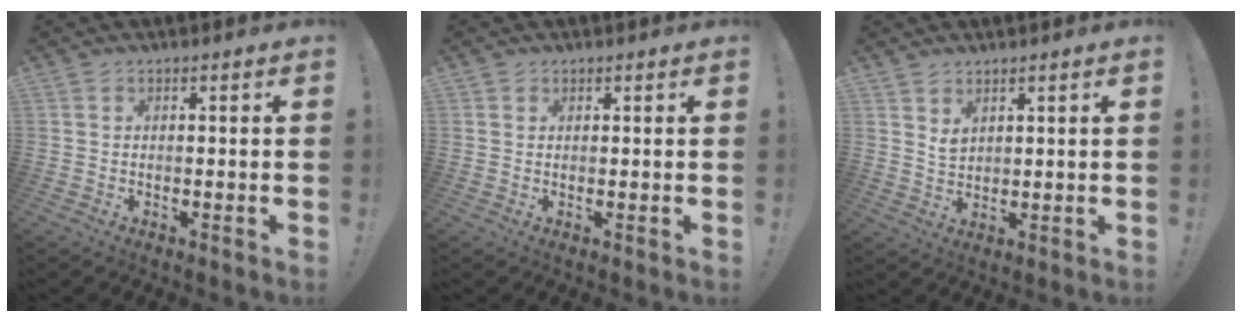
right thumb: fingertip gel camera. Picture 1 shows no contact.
{"total": 0.7, "force": [0.5, 0.5, 0.0], "torque": [0.000, -0.001, 0.010]}
{"total": 3.4, "force": [2.5, 1.8, 1.4], "torque": [-0.014, -0.019, 0.043]}